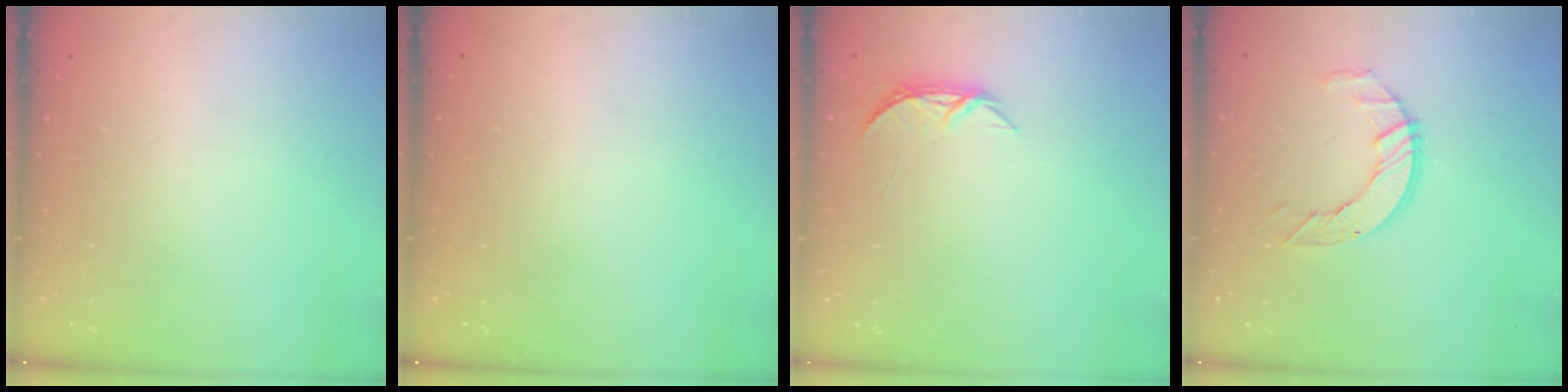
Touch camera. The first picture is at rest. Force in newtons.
{"total": 0.0}
{"total": 4.2, "press": 4.2, "slide": 0.5}
{"total": 5.8, "press": 5.8, "slide": 0.4}